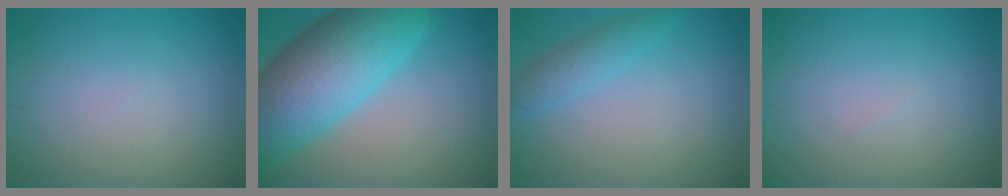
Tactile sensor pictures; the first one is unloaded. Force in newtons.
{"total": 11.8, "press": 11.8, "slide": 0.3}
{"total": 2.3, "press": 2.3, "slide": 0.1}
{"total": 0.0}